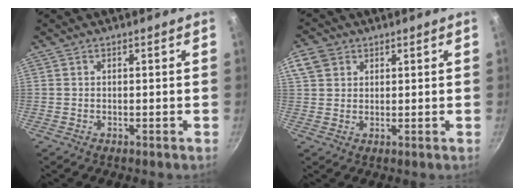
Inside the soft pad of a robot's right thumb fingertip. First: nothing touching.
{"total": 5.5, "force": [2.4, 4.4, 2.4], "torque": [-0.034, 0.001, 0.040]}